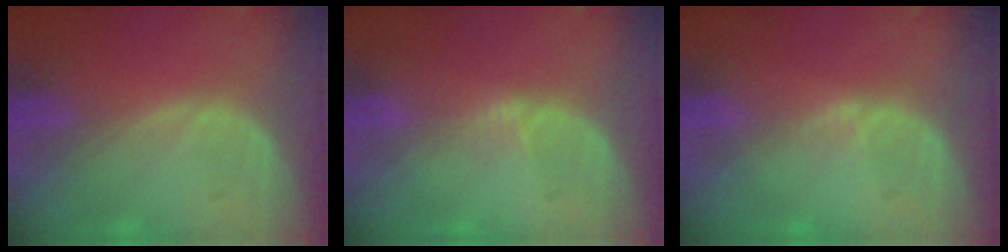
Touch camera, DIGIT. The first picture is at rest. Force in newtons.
{"total": 1.3, "press": 1.1, "slide": 0.8}
{"total": 0.6, "press": 0.6, "slide": 0.2}